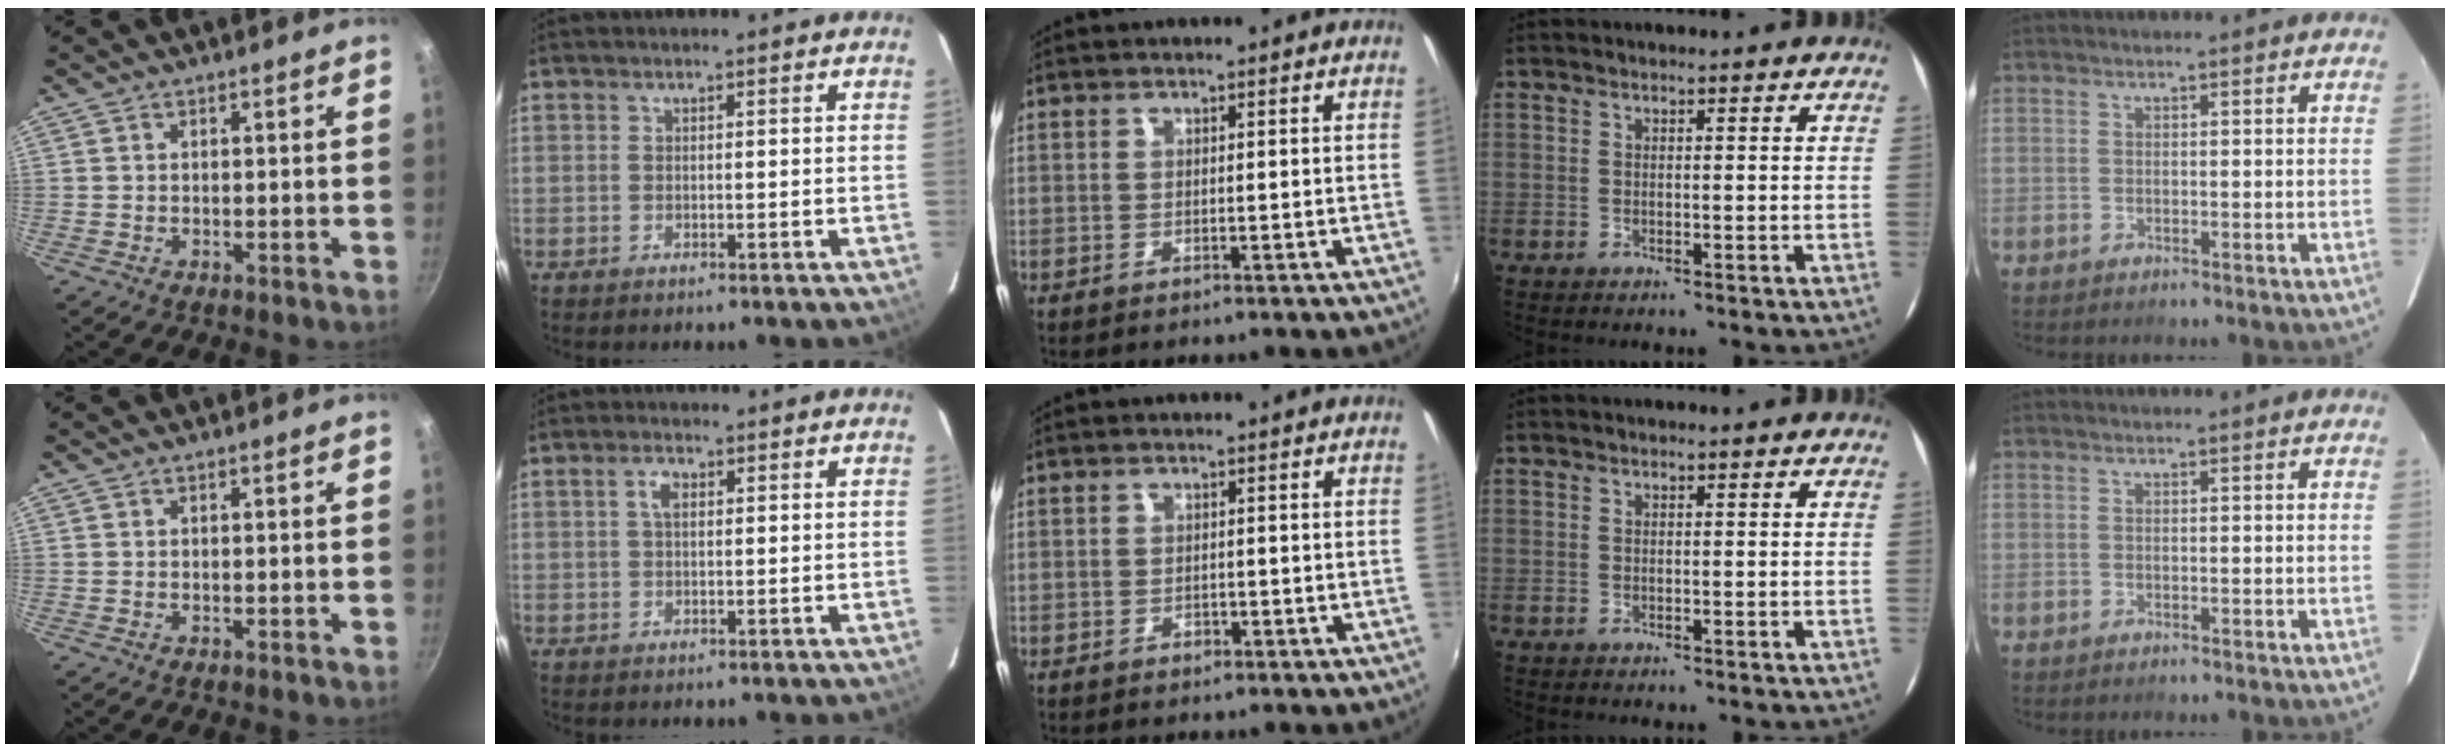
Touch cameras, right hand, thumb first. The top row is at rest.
{"index": {"total": 2.4, "force": [0.6, 1.4, 1.9], "torque": [-0.038, 0.008, 0.011]}, "middle": {"total": 1.1, "force": [-0.7, 0.9, 0.2], "torque": [-0.002, -0.001, -0.010]}}